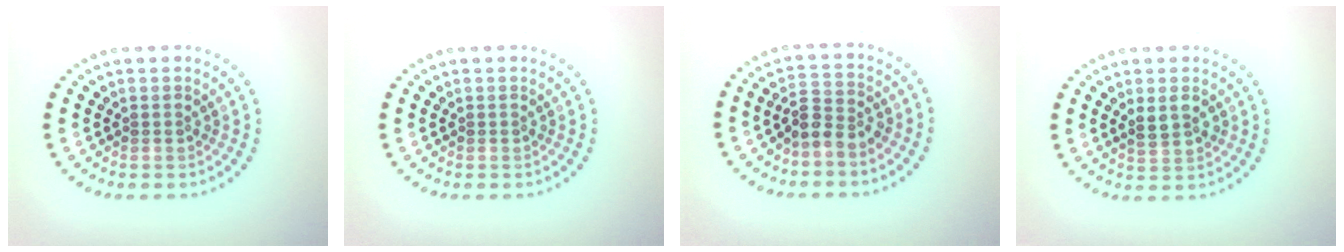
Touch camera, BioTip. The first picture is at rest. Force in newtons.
{"total": 0.0}
{"total": 2.8, "press": 2.5, "slide": 1.2}
{"total": 2.1, "press": 2.1, "slide": 0.4}